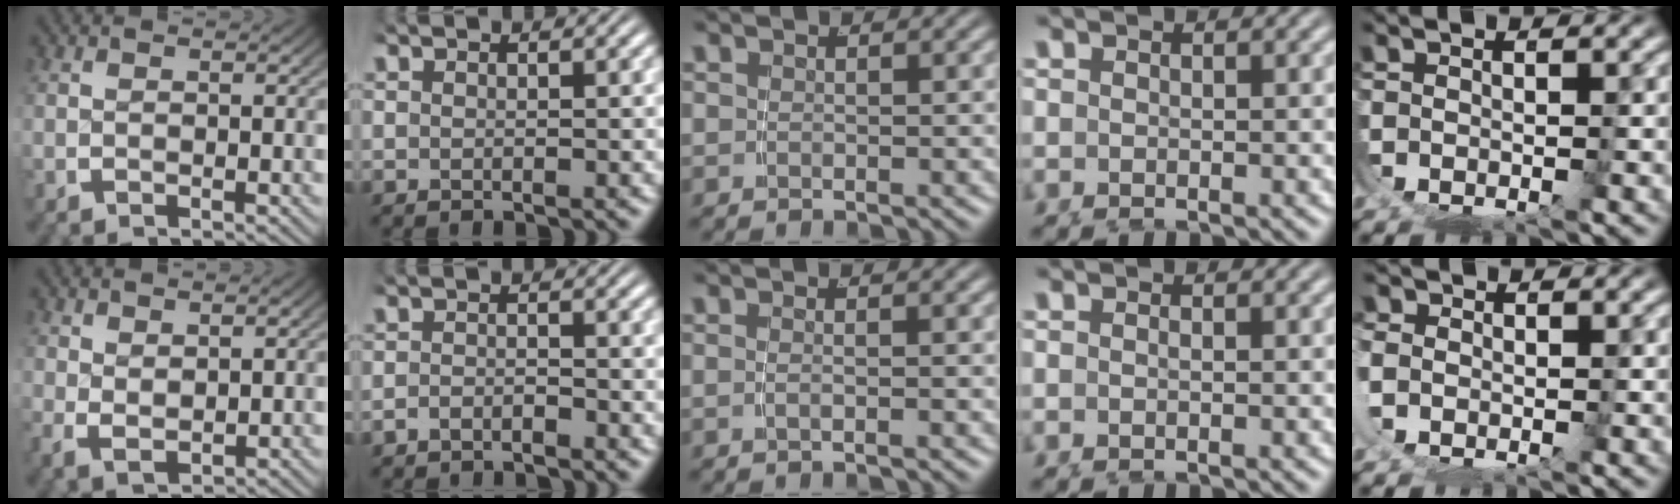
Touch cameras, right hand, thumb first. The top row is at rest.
{"thumb": {"total": 2.3, "force": [0.7, 1.6, 1.5], "torque": [-0.028, -0.014, 0.023]}, "index": {"total": 1.9, "force": [-1.8, 0.4, 0.2], "torque": [-0.004, -0.007, -0.032]}, "middle": {"total": 1.0, "force": [-0.5, -0.6, 0.6], "torque": [-0.013, -0.006, -0.006]}, "ring": {"total": 0.5, "force": [-0.2, 0.2, 0.5], "torque": [-0.010, 0.001, -0.003]}, "little": {"total": 1.7, "force": [1.4, -0.1, -1.0], "torque": [0.005, 0.008, 0.016]}}